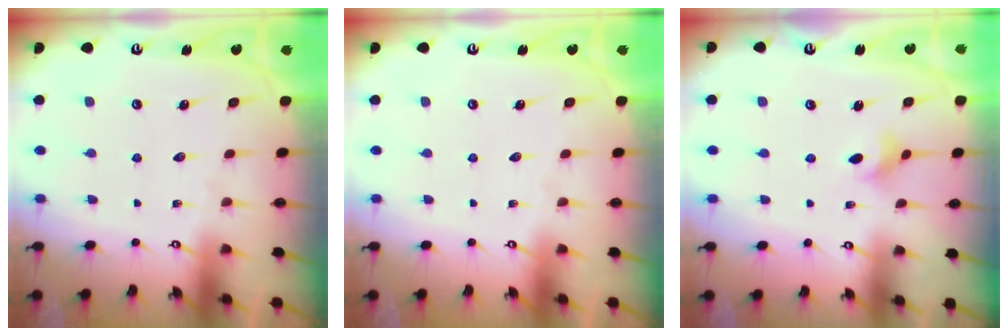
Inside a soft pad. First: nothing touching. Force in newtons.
{"total": 0.0}
{"total": 3.0, "press": 2.9, "slide": 0.6}